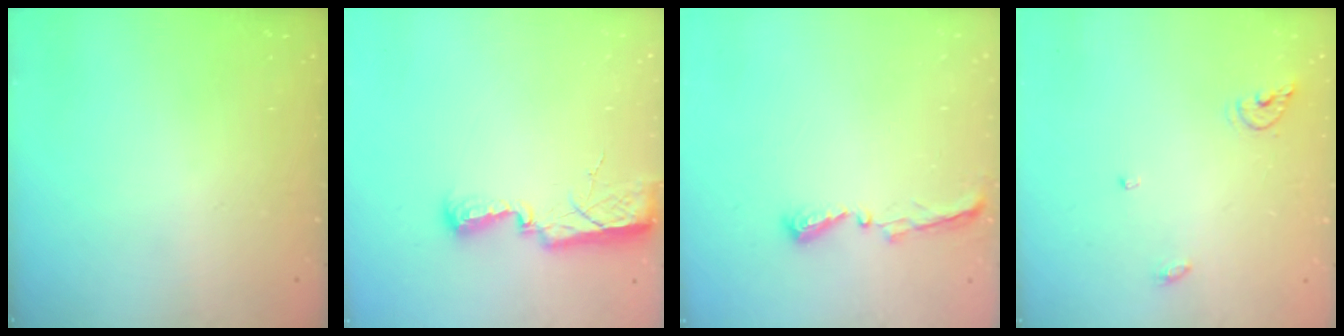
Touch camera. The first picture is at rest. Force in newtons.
{"total": 7.8, "press": 7.7, "slide": 1.2}
{"total": 5.5, "press": 5.5, "slide": 0.5}
{"total": 5.8, "press": 5.8, "slide": 0.4}